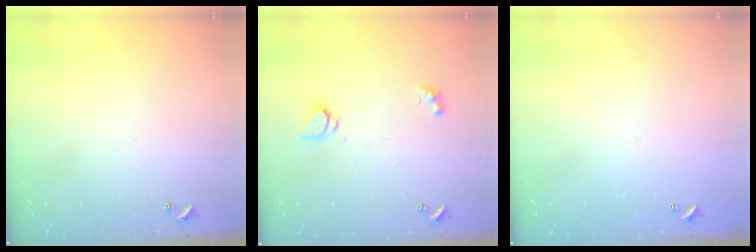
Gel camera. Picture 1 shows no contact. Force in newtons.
{"total": 1.6, "press": 1.6, "slide": 0.2}
{"total": 2.8, "press": 2.8, "slide": 0.1}